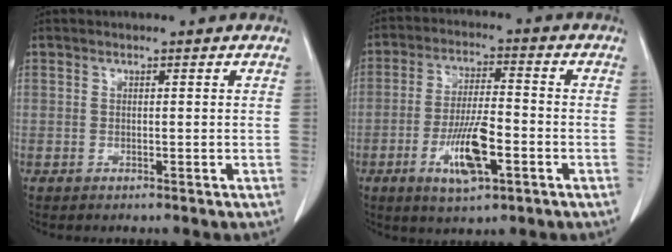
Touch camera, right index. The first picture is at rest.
{"total": 9.5, "force": [-3.5, 2.3, 8.5], "torque": [-0.165, -0.004, -0.057]}